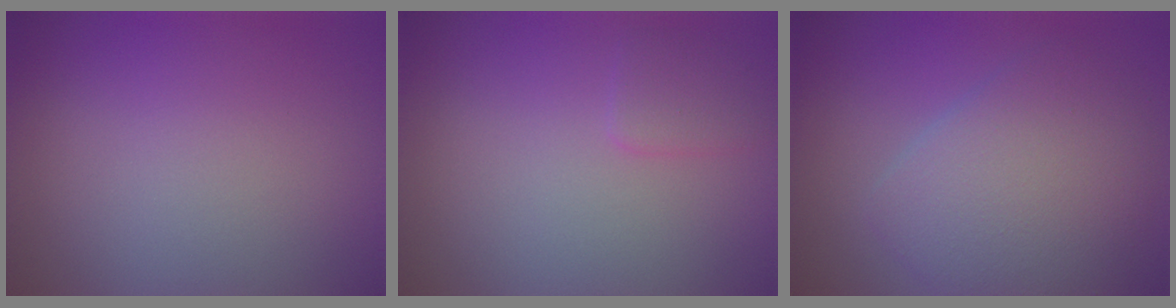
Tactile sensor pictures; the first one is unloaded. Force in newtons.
{"total": 1.4, "press": 1.4, "slide": 0.0}
{"total": 6.4, "press": 6.4, "slide": 0.3}